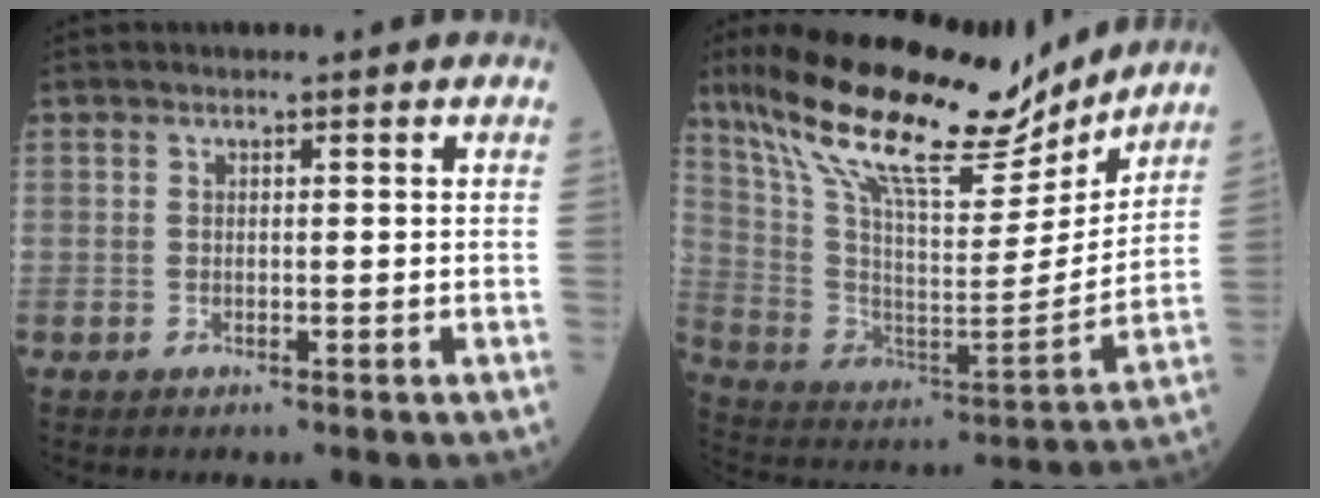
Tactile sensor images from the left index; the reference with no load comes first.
{"total": 23.6, "force": [18.5, 5.9, 13.5], "torque": [-0.246, -0.002, 0.313]}